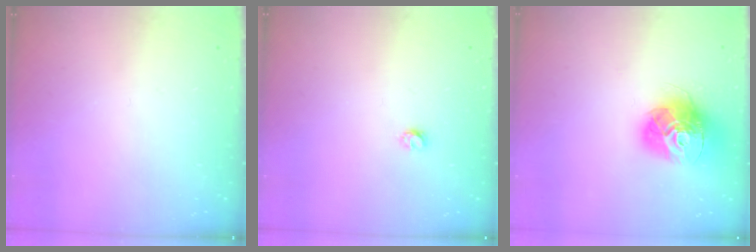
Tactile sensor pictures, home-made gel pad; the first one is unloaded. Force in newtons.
{"total": 2.9, "press": 2.8, "slide": 0.5}
{"total": 15.2, "press": 15.2, "slide": 1.3}